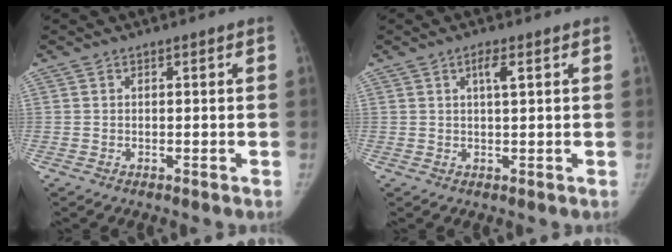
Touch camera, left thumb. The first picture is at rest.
{"total": 2.7, "force": [1.0, 0.6, 2.4], "torque": [-0.045, 0.002, 0.019]}